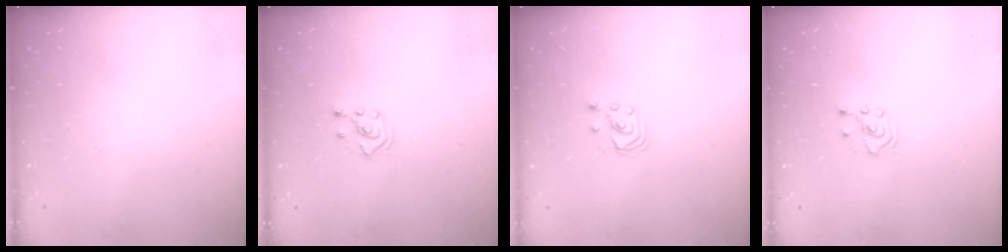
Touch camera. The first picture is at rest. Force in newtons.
{"total": 2.6, "press": 2.4, "slide": 1.0}
{"total": 2.6, "press": 2.6, "slide": 0.3}
{"total": 2.5, "press": 2.4, "slide": 0.9}